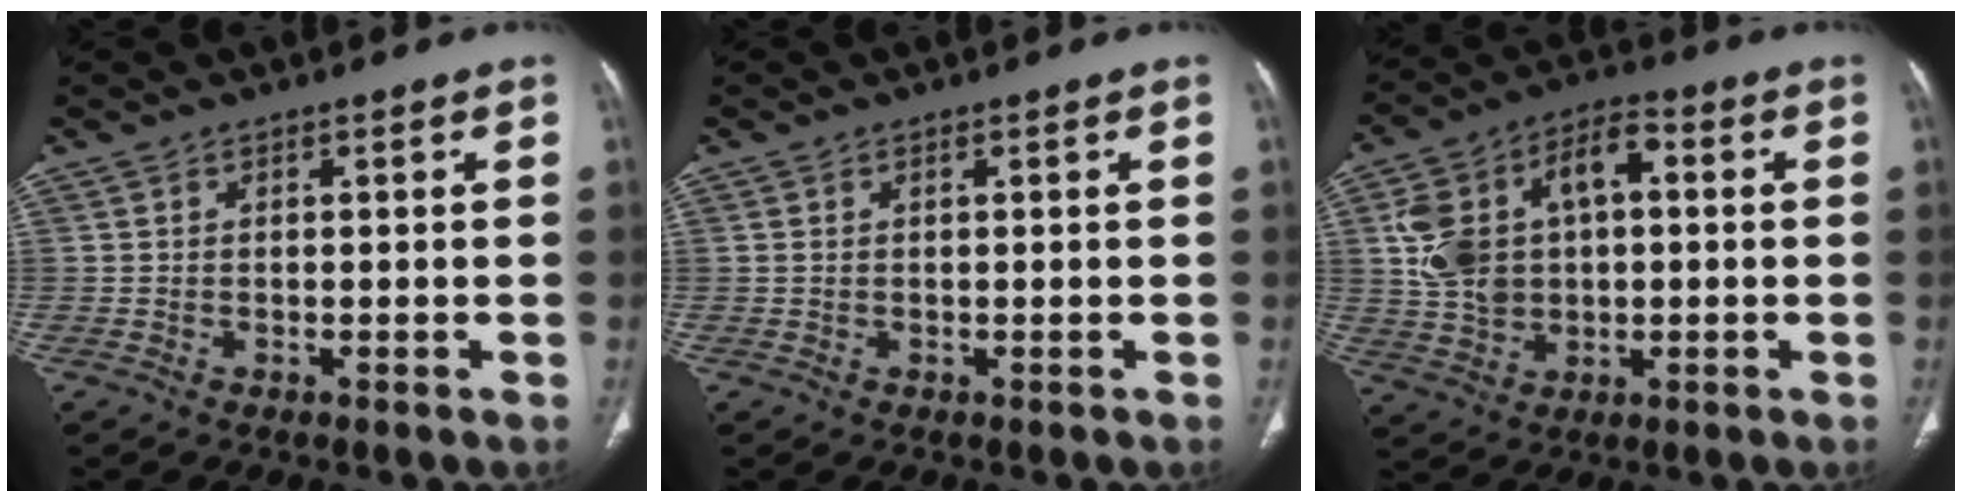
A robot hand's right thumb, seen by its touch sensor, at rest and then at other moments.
{"total": 0.7, "force": [0.2, 0.3, 0.5], "torque": [-0.018, 0.008, 0.007]}
{"total": 15.5, "force": [2.1, 10.2, 11.4], "torque": [-0.193, 0.030, 0.035]}